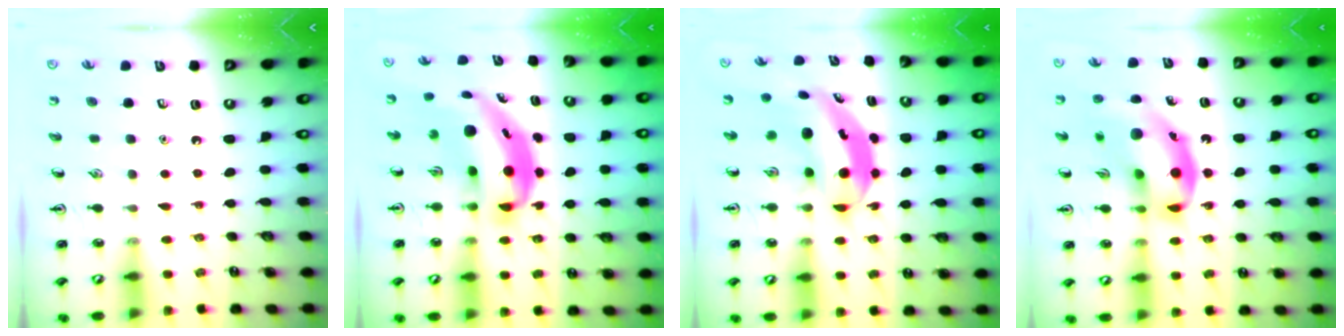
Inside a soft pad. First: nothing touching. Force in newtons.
{"total": 9.5, "press": 9.1, "slide": 2.7}
{"total": 6.6, "press": 6.4, "slide": 1.8}
{"total": 17.3, "press": 17.0, "slide": 3.3}